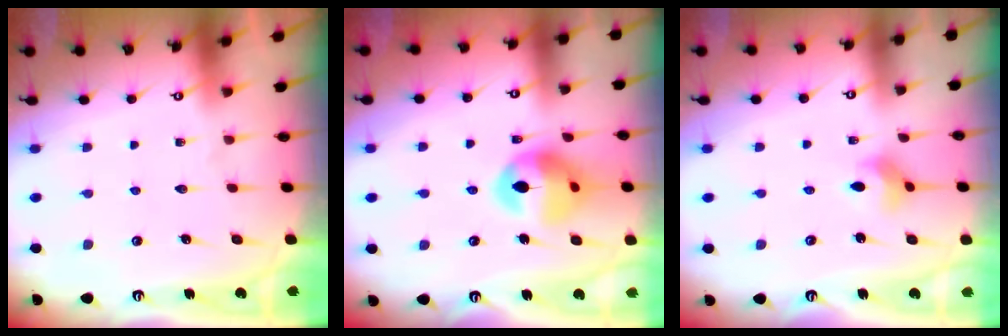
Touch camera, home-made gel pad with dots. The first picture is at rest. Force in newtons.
{"total": 13.9, "press": 13.8, "slide": 1.4}
{"total": 3.5, "press": 3.5, "slide": 0.5}